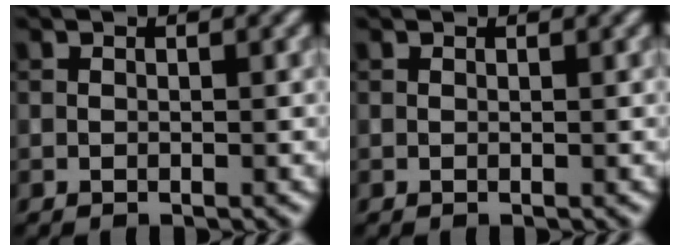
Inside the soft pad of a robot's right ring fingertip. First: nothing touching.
{"total": 0.6, "force": [0.5, 0.1, 0.0], "torque": [-0.002, -0.002, 0.004]}